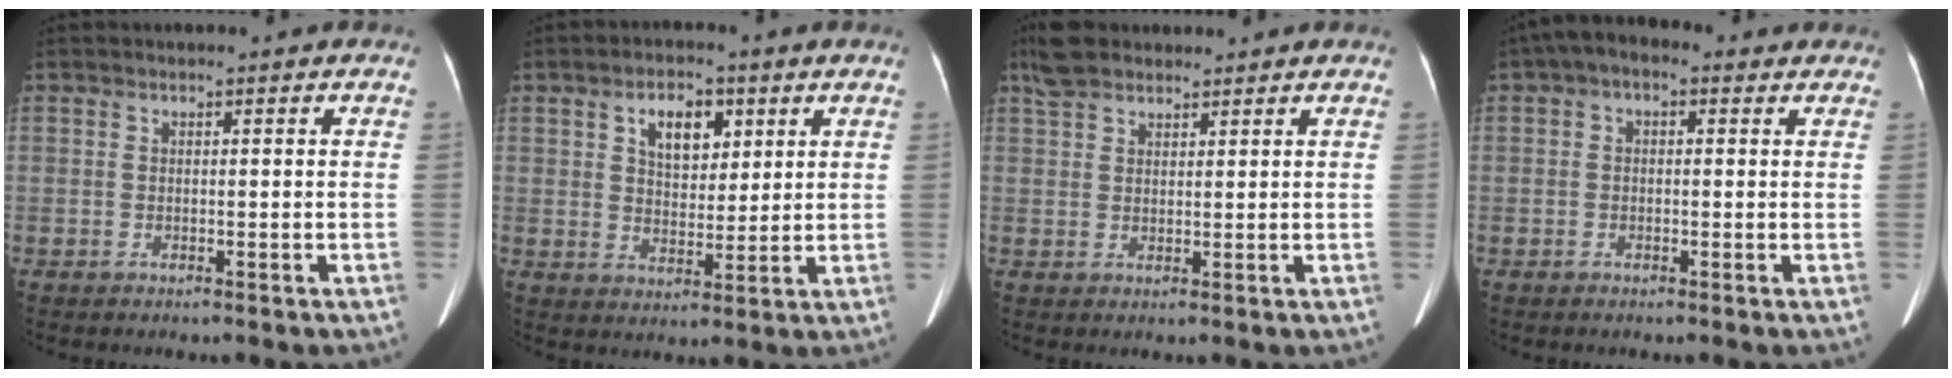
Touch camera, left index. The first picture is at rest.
{"total": 6.5, "force": [2.9, 3.6, 4.6], "torque": [-0.077, 0.013, 0.050]}
{"total": 5.6, "force": [4.6, 2.2, 2.5], "torque": [-0.058, 0.025, 0.091]}
{"total": 4.5, "force": [2.1, 2.5, 3.2], "torque": [-0.053, 0.031, 0.024]}